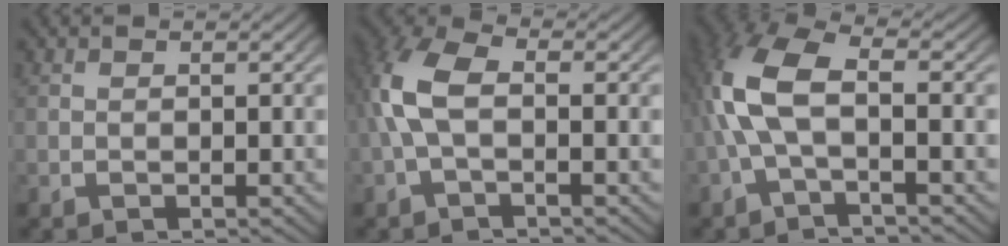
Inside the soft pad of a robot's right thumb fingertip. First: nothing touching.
{"total": 5.6, "force": [0.1, 3.4, 4.5], "torque": [-0.120, -0.004, 0.003]}
{"total": 7.3, "force": [-0.1, 3.9, 6.2], "torque": [-0.155, -0.004, -0.002]}